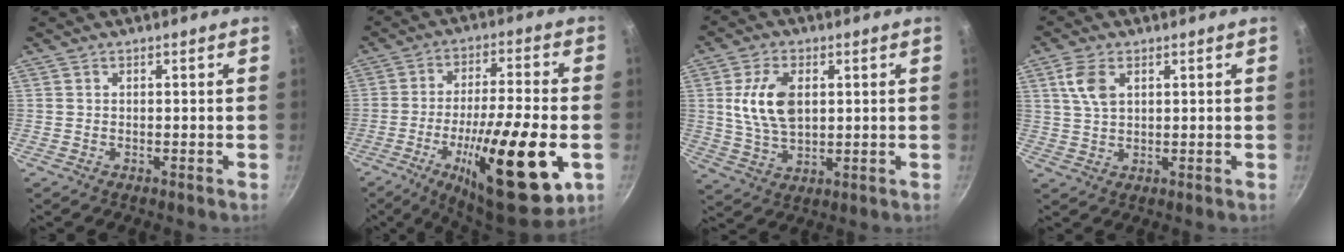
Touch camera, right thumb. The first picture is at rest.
{"total": 24.2, "force": [-7.4, 6.4, 22.1], "torque": [-0.337, 0.019, -0.113]}
{"total": 10.6, "force": [2.1, 6.3, 8.2], "torque": [-0.146, -0.007, 0.040]}
{"total": 5.7, "force": [2.2, 3.2, 4.2], "torque": [-0.082, -0.003, 0.044]}